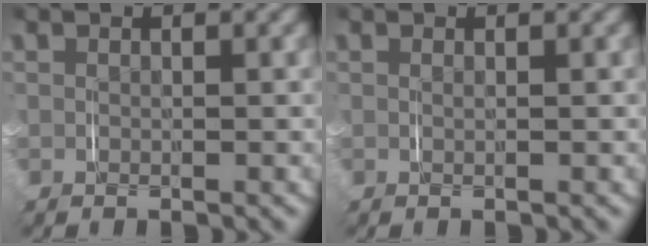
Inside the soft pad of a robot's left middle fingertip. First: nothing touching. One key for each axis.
{"total": 0.0}